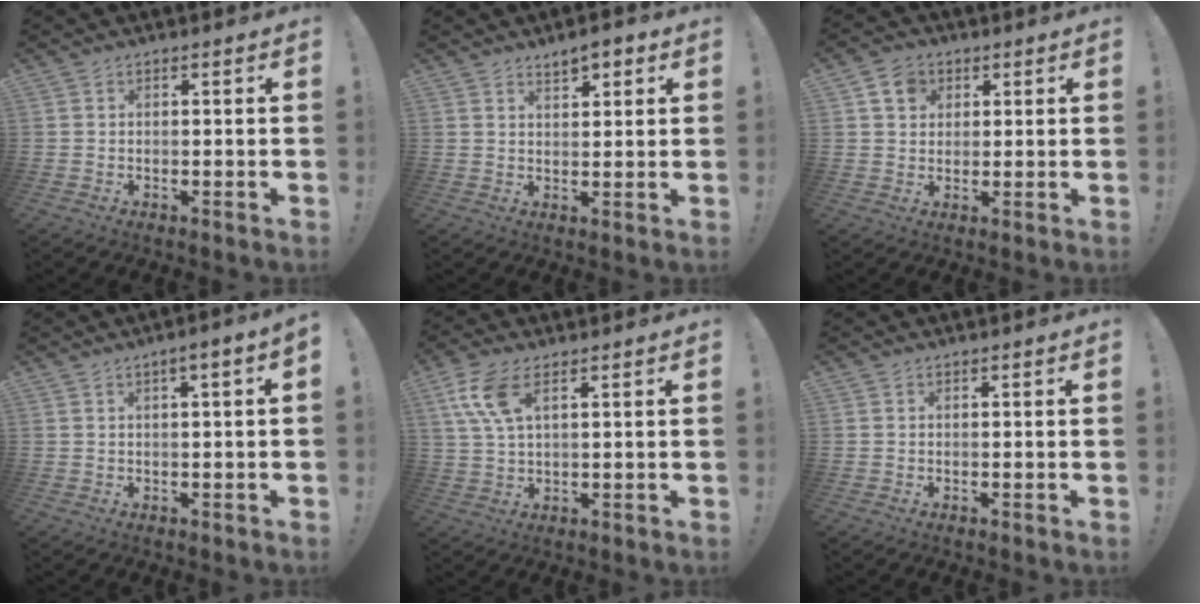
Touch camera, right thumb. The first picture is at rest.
{"total": 4.8, "force": [3.4, 2.1, 2.6], "torque": [-0.031, -0.016, 0.059]}
{"total": 6.4, "force": [2.9, 5.1, 2.7], "torque": [-0.036, -0.007, 0.055]}
{"total": 3.0, "force": [0.2, -0.1, 3.0], "torque": [-0.050, -0.001, 0.002]}
{"total": 8.8, "force": [3.8, 3.7, 7.0], "torque": [-0.137, -0.004, 0.074]}
{"total": 0.0}